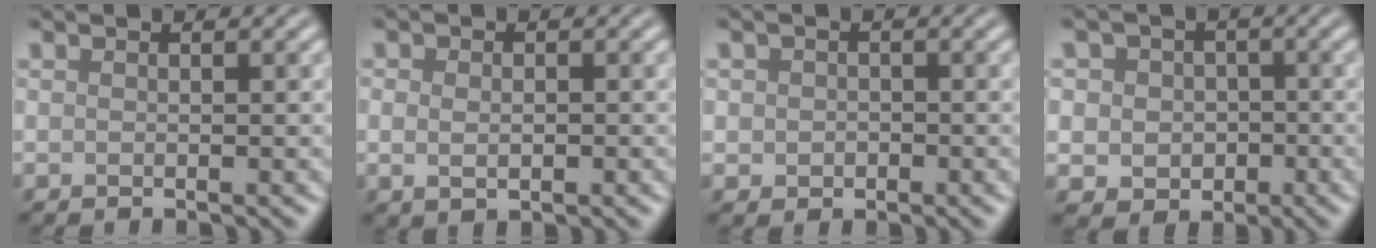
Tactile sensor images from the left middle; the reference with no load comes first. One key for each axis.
{"total": 1.9, "fx": 0.0, "fy": 1.4, "fz": 1.3, "tx": -0.020, "ty": -0.002, "tz": 0.004}
{"total": 1.7, "fx": -0.1, "fy": 1.6, "fz": 0.6, "tx": -0.004, "ty": -0.004, "tz": -0.006}
{"total": 5.0, "fx": 0.1, "fy": 4.6, "fz": 2.1, "tx": -0.022, "ty": 0.020, "tz": -0.020}